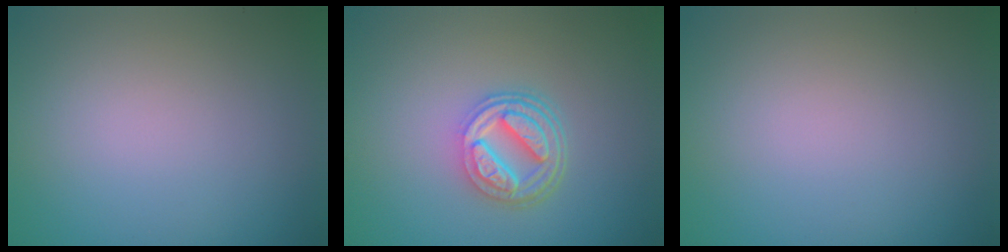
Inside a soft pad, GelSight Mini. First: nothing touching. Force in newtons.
{"total": 4.8, "press": 3.7, "slide": 3.1}
{"total": 0.0}